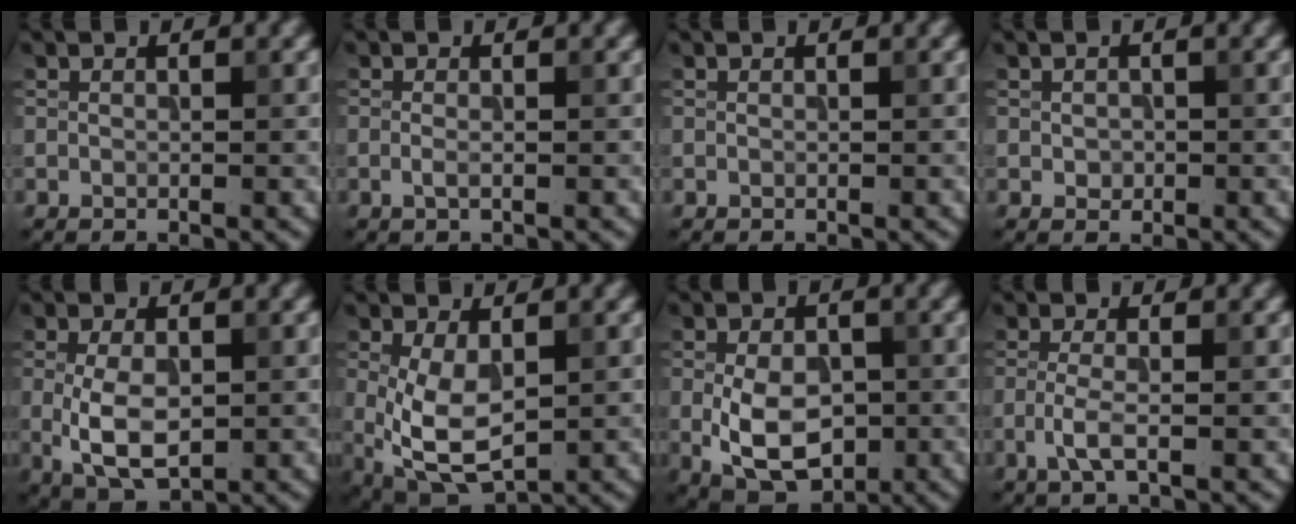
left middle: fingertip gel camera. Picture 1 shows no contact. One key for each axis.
{"total": 0.9, "fx": -0.2, "fy": 0.2, "fz": 0.8, "tx": -0.018, "ty": -0.003, "tz": -0.005}
{"total": 0.0}
{"total": 0.9, "fx": -0.1, "fy": 0.7, "fz": 0.4, "tx": -0.007, "ty": -0.004, "tz": -0.002}
{"total": 5.3, "fx": -0.5, "fy": 2.9, "fz": 4.4, "tx": -0.092, "ty": -0.008, "tz": -0.005}
{"total": 6.3, "fx": -0.3, "fy": 3.3, "fz": 5.4, "tx": -0.127, "ty": -0.014, "tz": 0.006}
{"total": 7.1, "fx": -1.0, "fy": 4.5, "fz": 5.3, "tx": -0.100, "ty": -0.010, "tz": -0.017}
{"total": 2.2, "fx": -0.8, "fy": 0.5, "fz": 2.0, "tx": -0.045, "ty": 0.002, "tz": -0.024}